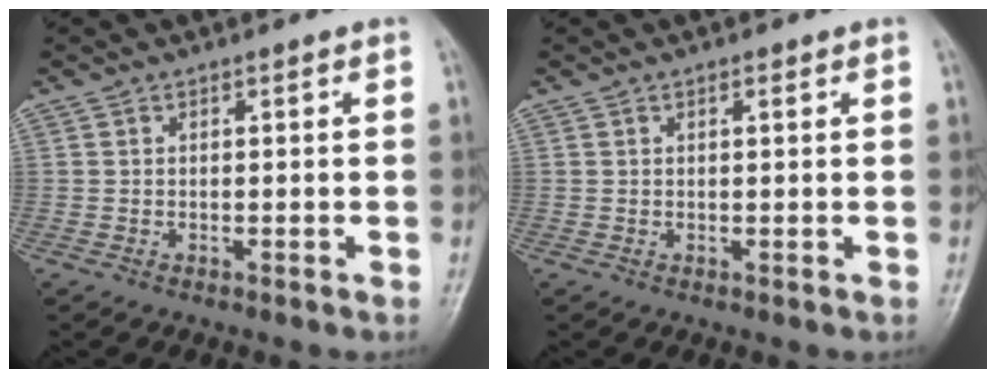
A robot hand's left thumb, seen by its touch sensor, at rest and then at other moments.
{"total": 0.8, "force": [0.4, 0.3, 0.6], "torque": [-0.011, 0.000, 0.006]}